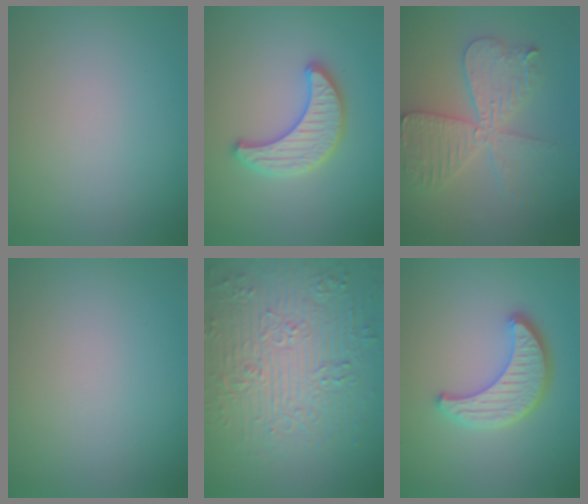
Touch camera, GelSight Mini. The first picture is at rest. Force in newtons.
{"total": 3.3, "press": 3.3, "slide": 0.2}
{"total": 5.7, "press": 5.6, "slide": 0.7}
{"total": 0.0}
{"total": 9.2, "press": 6.8, "slide": 6.2}
{"total": 4.6, "press": 3.9, "slide": 2.5}